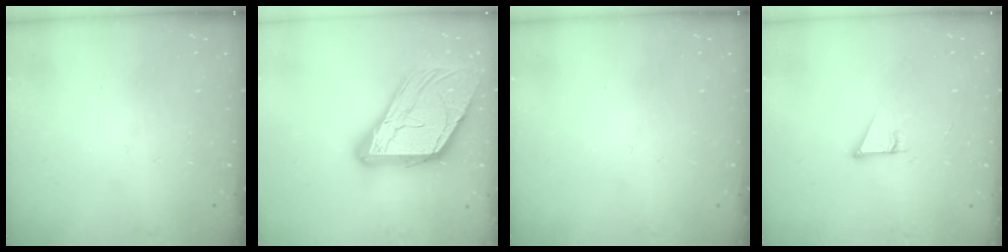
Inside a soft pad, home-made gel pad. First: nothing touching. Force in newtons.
{"total": 18.5, "press": 18.4, "slide": 1.9}
{"total": 0.0}
{"total": 2.9, "press": 2.9, "slide": 0.1}